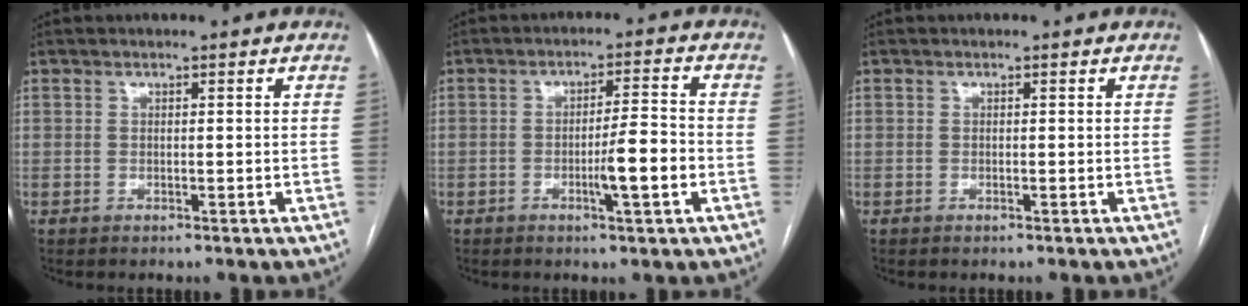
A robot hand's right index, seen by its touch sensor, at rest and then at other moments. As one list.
[{"total": 6.3, "force": [-2.0, 0.3, 5.9], "torque": [-0.097, 0.001, -0.028]}, {"total": 0.0}]